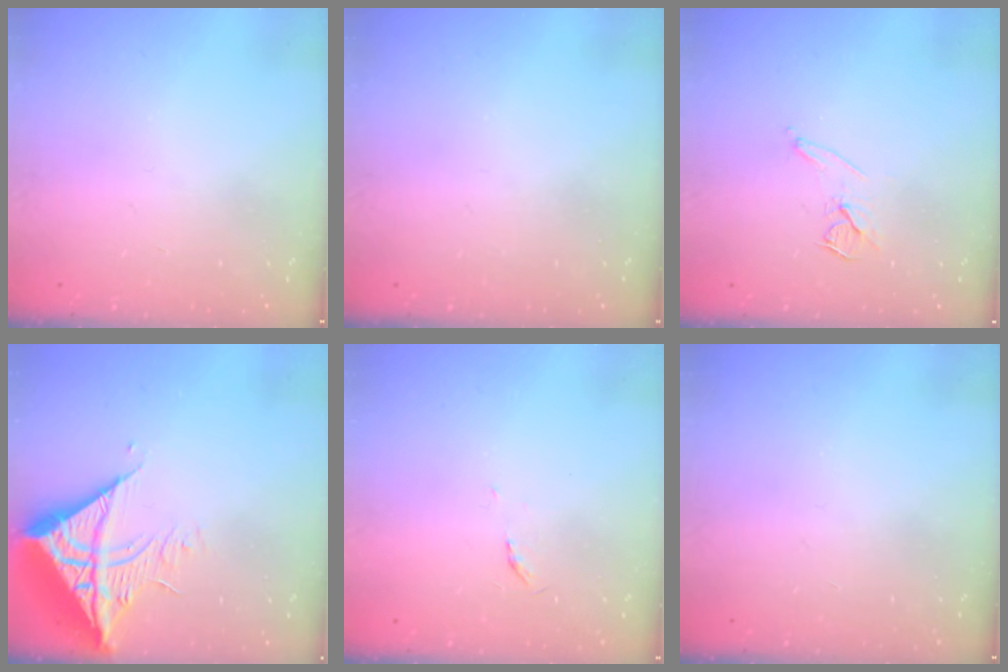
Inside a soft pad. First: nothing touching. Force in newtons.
{"total": 0.0}
{"total": 7.4, "press": 6.8, "slide": 3.1}
{"total": 11.2, "press": 11.1, "slide": 1.4}
{"total": 3.1, "press": 3.0, "slide": 0.5}
{"total": 0.0}